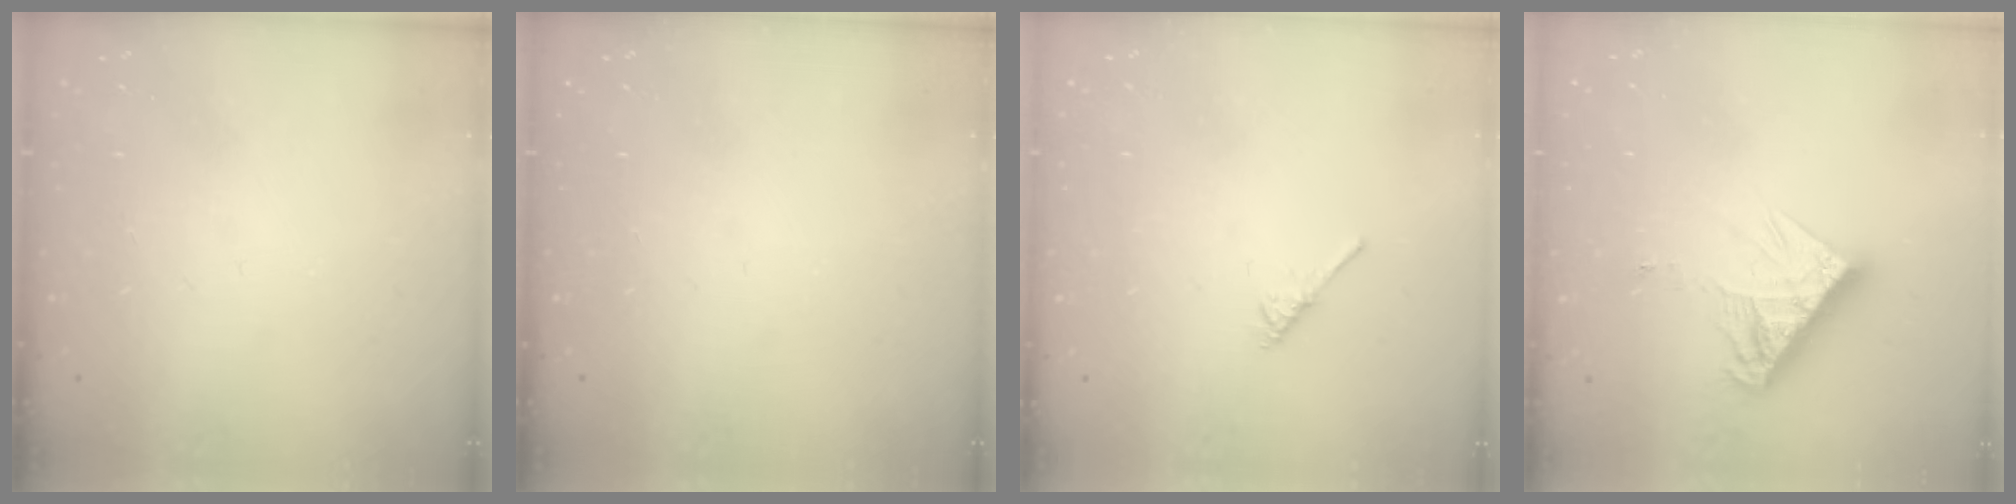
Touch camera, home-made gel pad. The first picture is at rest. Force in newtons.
{"total": 0.0}
{"total": 2.1, "press": 2.1, "slide": 0.4}
{"total": 10.5, "press": 10.4, "slide": 0.9}